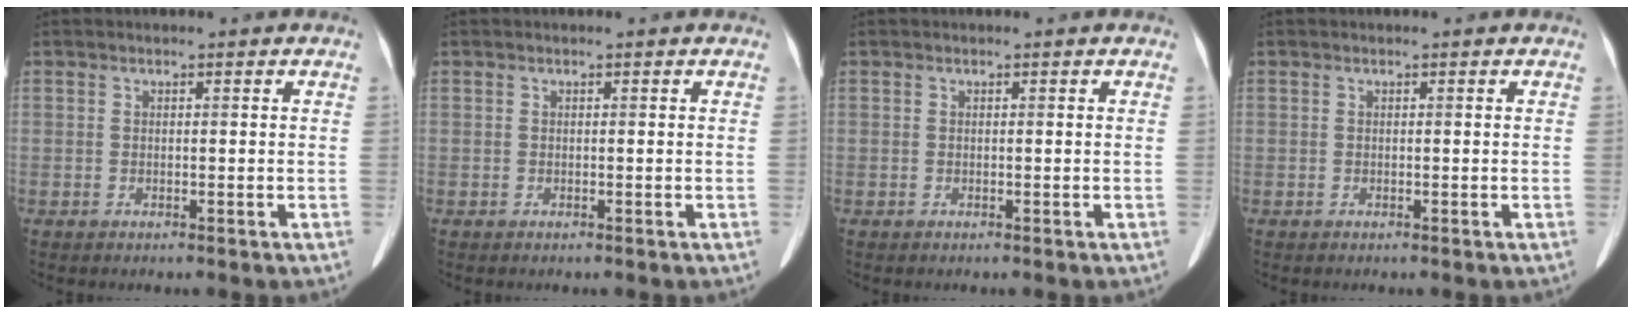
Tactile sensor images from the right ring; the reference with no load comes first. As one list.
[{"total": 0.0}, {"total": 0.0}, {"total": 0.0}]